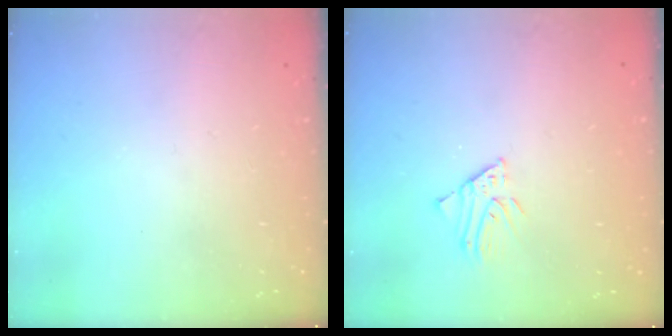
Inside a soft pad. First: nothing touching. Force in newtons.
{"total": 2.5, "press": 2.5, "slide": 0.2}